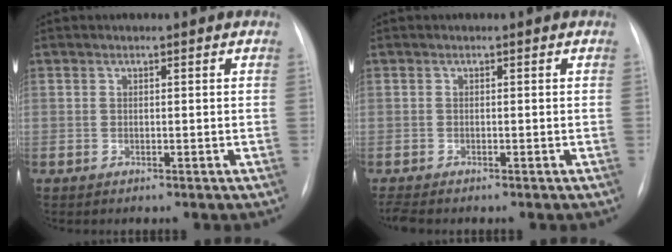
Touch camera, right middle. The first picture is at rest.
{"total": 1.9, "force": [-1.7, 0.2, 0.9], "torque": [-0.018, -0.006, -0.027]}